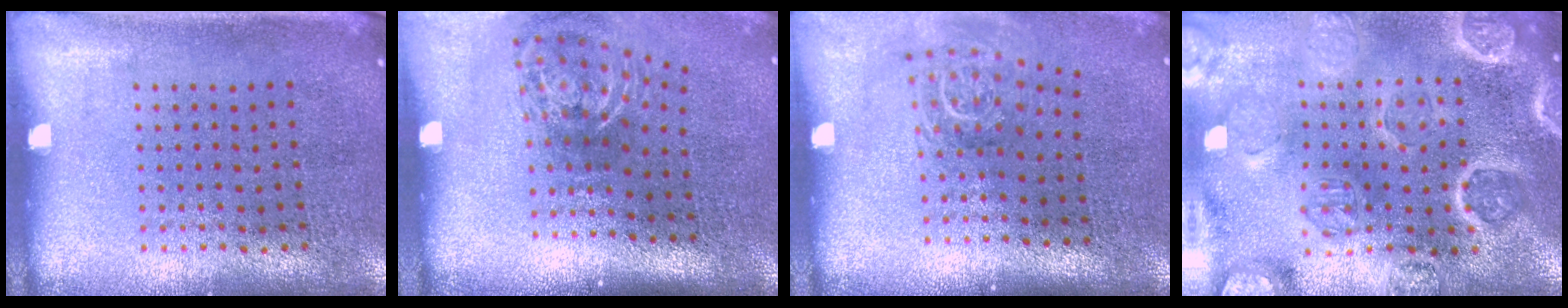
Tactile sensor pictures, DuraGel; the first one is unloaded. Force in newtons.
{"total": 1.9, "press": 1.2, "slide": 1.4}
{"total": 1.8, "press": 1.2, "slide": 1.3}
{"total": 4.3, "press": 3.9, "slide": 1.8}